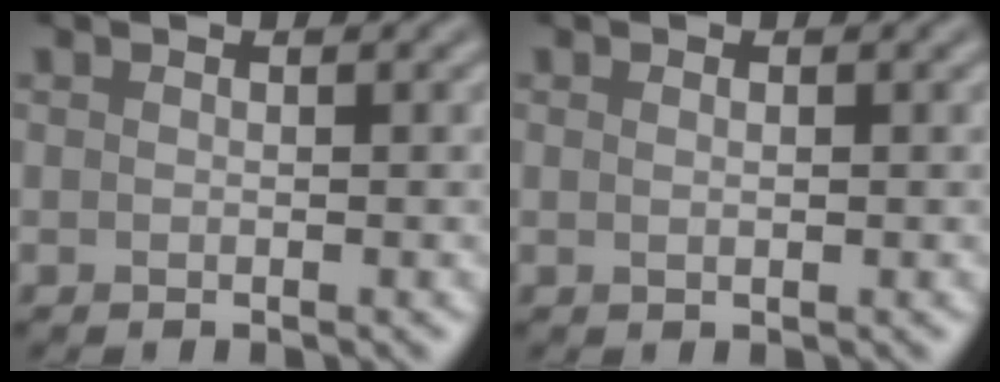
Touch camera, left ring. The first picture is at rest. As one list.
[{"total": 0.6, "force": [0.1, 0.2, 0.5], "torque": [-0.011, 0.002, 0.004]}]